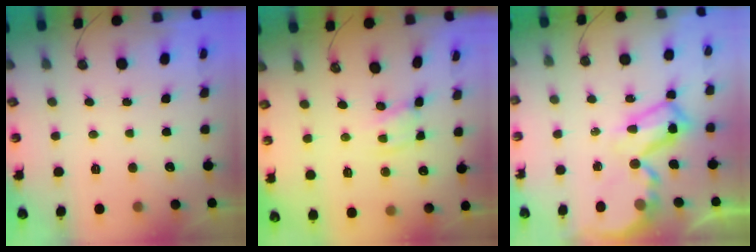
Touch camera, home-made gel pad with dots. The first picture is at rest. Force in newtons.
{"total": 2.6, "press": 2.6, "slide": 0.2}
{"total": 10.6, "press": 10.5, "slide": 0.9}